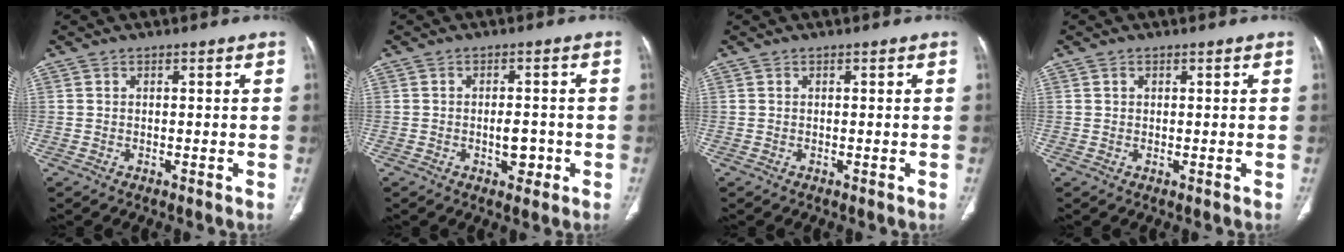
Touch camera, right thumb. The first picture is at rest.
{"total": 3.8, "force": [-1.1, 2.3, 2.9], "torque": [-0.029, 0.007, -0.011]}
{"total": 0.0}
{"total": 0.7, "force": [0.3, 0.6, 0.3], "torque": [-0.003, -0.001, 0.007]}